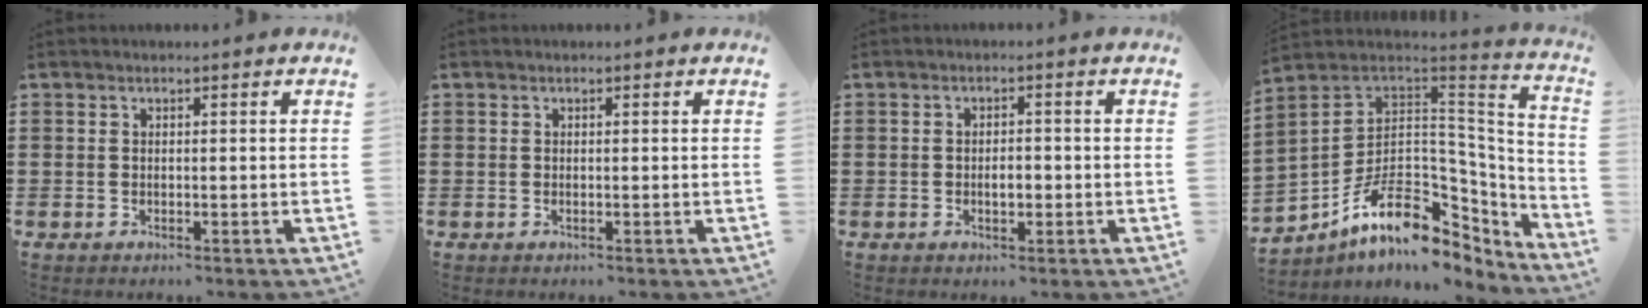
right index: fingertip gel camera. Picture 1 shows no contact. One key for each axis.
{"total": 0.0}
{"total": 2.5, "fx": -0.5, "fy": 1.1, "fz": 2.2, "tx": -0.043, "ty": 0.003, "tz": -0.010}
{"total": 14.2, "fx": -5.8, "fy": 9.0, "fz": 9.3, "tx": -0.168, "ty": 0.003, "tz": -0.095}